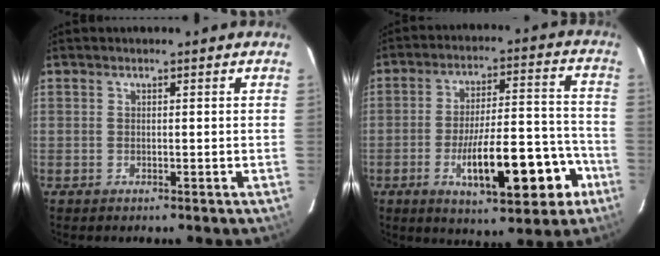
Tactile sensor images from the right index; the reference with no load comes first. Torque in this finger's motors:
{"motor_torque": [1.20, -0.93, 0.43, 0.21]}